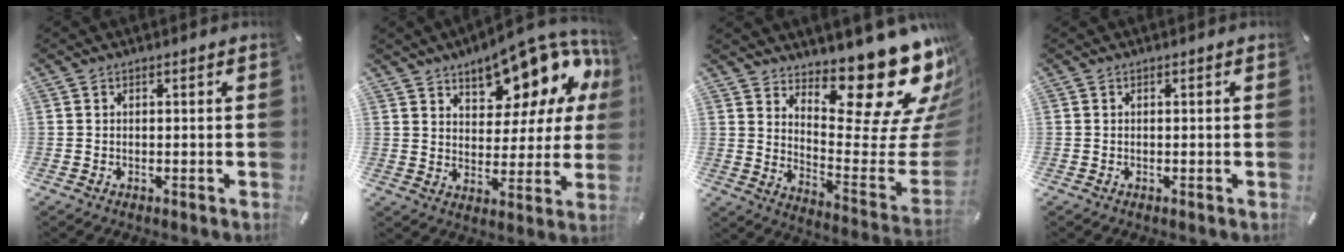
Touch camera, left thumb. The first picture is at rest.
{"total": 15.1, "force": [11.2, 7.0, 7.1], "torque": [-0.098, -0.088, 0.192]}
{"total": 22.9, "force": [16.7, 7.9, 13.5], "torque": [-0.139, -0.148, 0.267]}
{"total": 0.0}